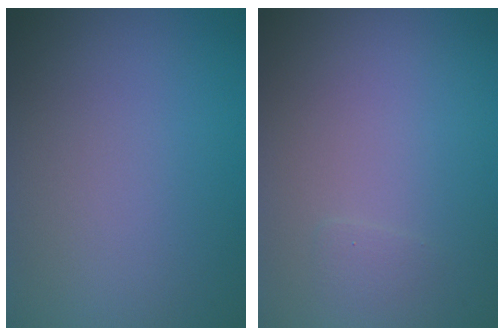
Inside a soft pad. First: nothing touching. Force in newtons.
{"total": 0.5, "press": 0.5, "slide": 0.0}